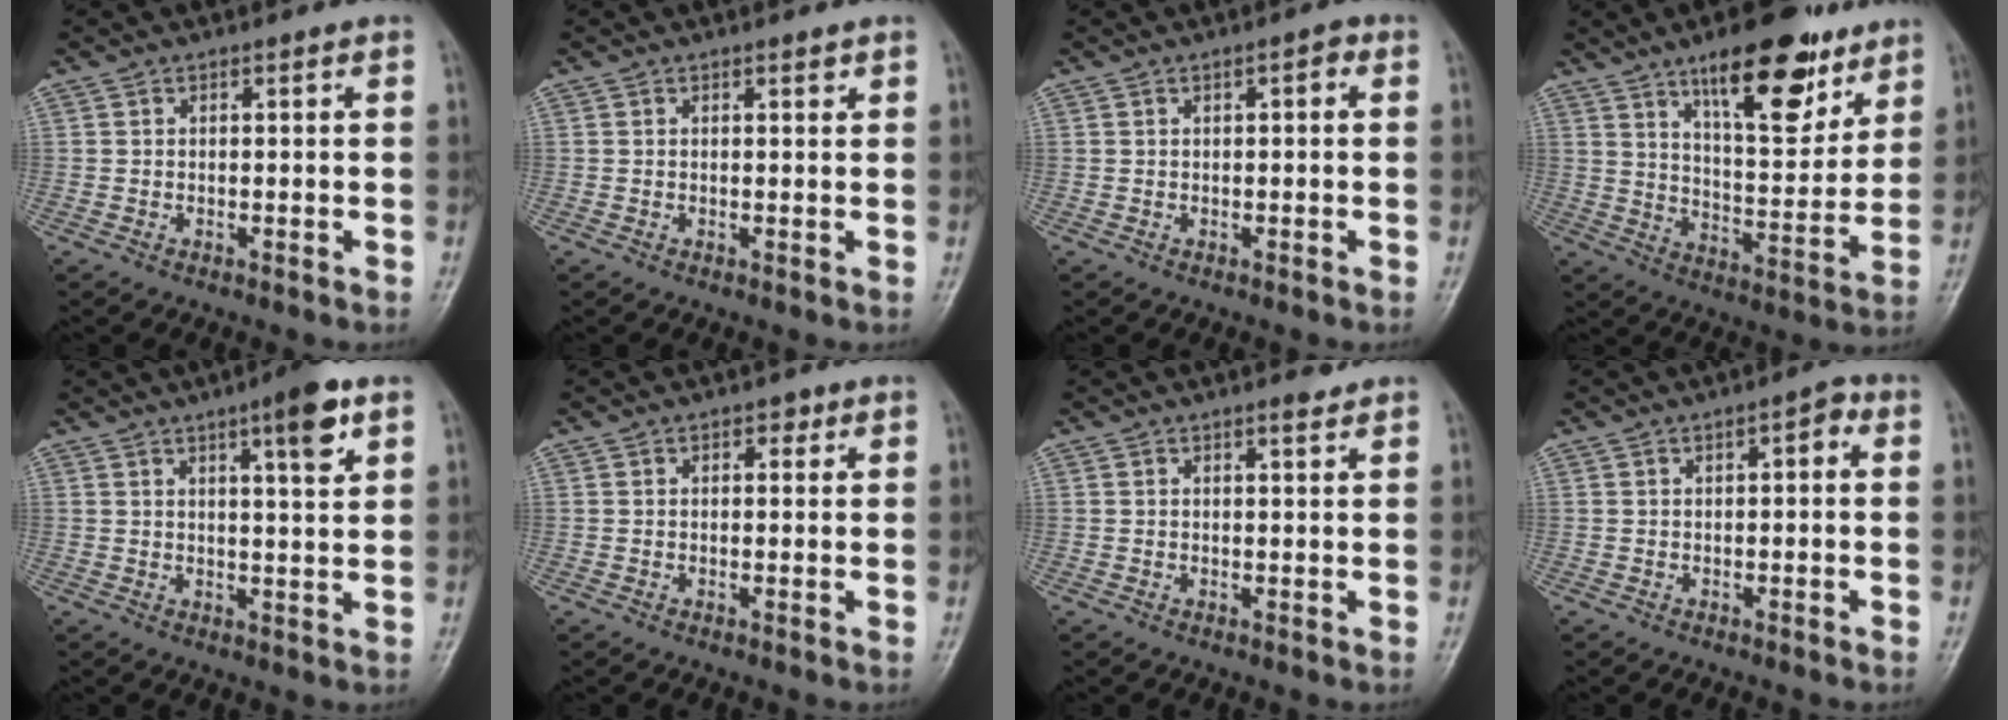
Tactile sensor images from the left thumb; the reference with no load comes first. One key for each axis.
{"total": 0.9, "fx": 0.6, "fy": 0.3, "fz": 0.6, "tx": -0.007, "ty": -0.002, "tz": 0.008}
{"total": 1.9, "fx": 0.5, "fy": 0.8, "fz": 1.6, "tx": -0.019, "ty": 0.004, "tz": 0.004}
{"total": 17.7, "fx": 11.0, "fy": 6.5, "fz": 12.3, "tx": -0.145, "ty": -0.058, "tz": 0.176}
{"total": 7.2, "fx": 3.8, "fy": 1.3, "fz": 6.0, "tx": -0.080, "ty": -0.018, "tz": 0.054}
{"total": 1.9, "fx": 0.9, "fy": 1.2, "fz": 1.1, "tx": -0.004, "ty": 0.000, "tz": 0.009}
{"total": 1.6, "fx": 1.3, "fy": 0.4, "fz": 0.9, "tx": -0.013, "ty": -0.008, "tz": 0.020}
{"total": 2.6, "fx": 0.5, "fy": 1.2, "fz": 2.2, "tx": -0.024, "ty": 0.008, "tz": 0.001}